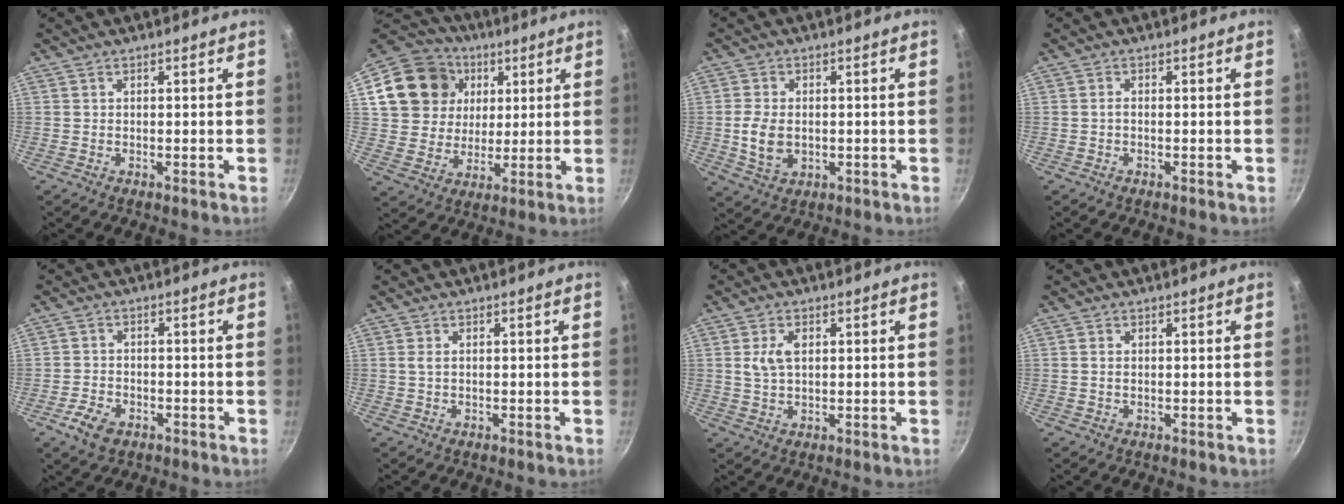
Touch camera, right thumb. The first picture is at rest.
{"total": 18.5, "force": [5.7, 15.7, 7.8], "torque": [-0.133, 0.013, 0.102]}
{"total": 6.9, "force": [-0.3, 4.7, 5.0], "torque": [-0.093, 0.000, 0.000]}
{"total": 0.9, "force": [-0.3, 0.4, 0.7], "torque": [-0.018, 0.006, -0.009]}
{"total": 5.4, "force": [-2.8, 3.4, 3.2], "torque": [-0.061, 0.017, -0.050]}
{"total": 1.1, "force": [0.1, 0.6, 1.0], "torque": [-0.022, 0.002, 0.001]}
{"total": 4.8, "force": [1.0, 3.0, 3.6], "torque": [-0.060, 0.001, 0.018]}
{"total": 0.9, "force": [0.0, 0.6, 0.7], "torque": [-0.013, 0.000, -0.001]}